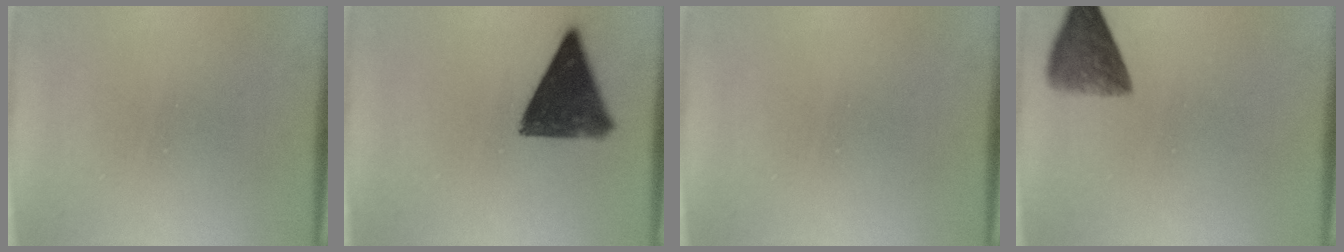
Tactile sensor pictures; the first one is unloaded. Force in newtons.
{"total": 12.4}
{"total": 0.0}
{"total": 6.1}